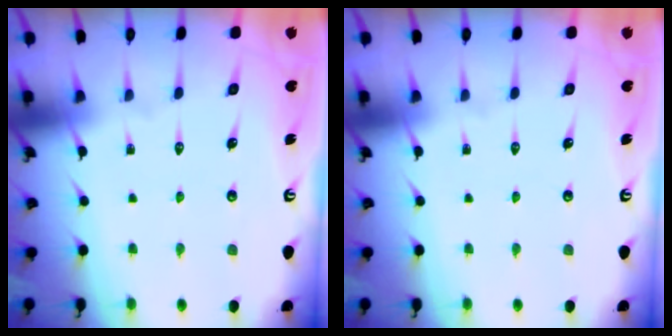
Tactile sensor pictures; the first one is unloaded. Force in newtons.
{"total": 0.0}